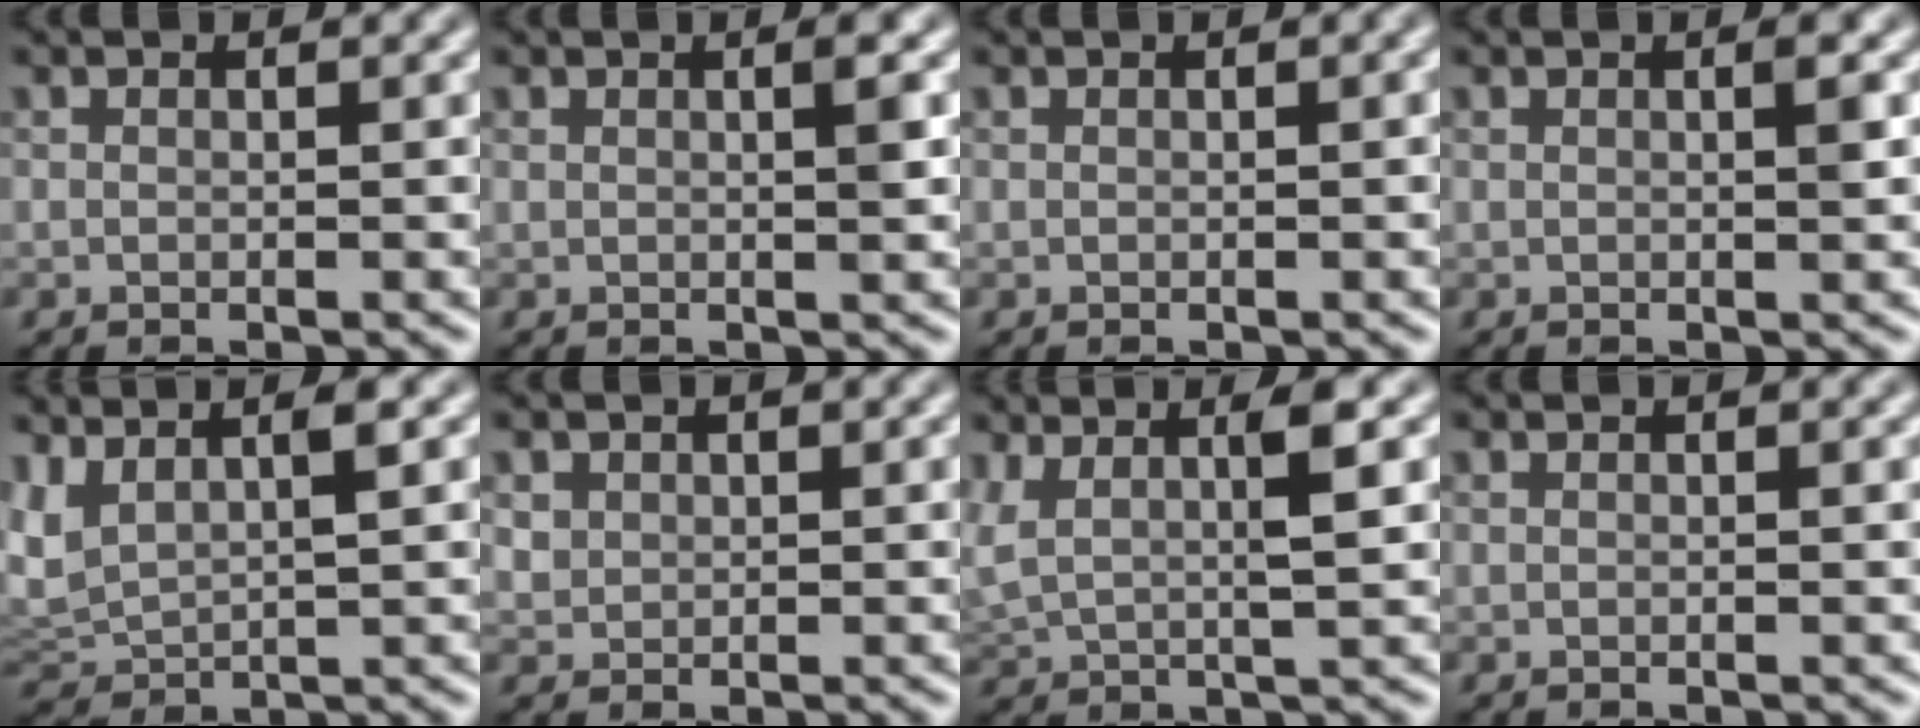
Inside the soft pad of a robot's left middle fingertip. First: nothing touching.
{"total": 1.3, "force": [0.0, 0.2, 1.3], "torque": [-0.012, 0.003, -0.001]}
{"total": 1.1, "force": [0.2, 0.4, 1.0], "torque": [-0.010, 0.005, -0.001]}
{"total": 1.1, "force": [-0.1, 0.2, 1.0], "torque": [-0.010, 0.003, -0.002]}
{"total": 2.3, "force": [0.7, 0.8, 2.1], "torque": [-0.056, 0.006, 0.027]}
{"total": 0.8, "force": [0.2, 0.8, 0.1], "torque": [-0.010, 0.002, 0.015]}
{"total": 3.2, "force": [1.2, 0.7, 2.9], "torque": [-0.068, 0.004, 0.033]}
{"total": 1.1, "force": [0.7, 0.5, 0.7], "torque": [0.000, 0.005, 0.000]}